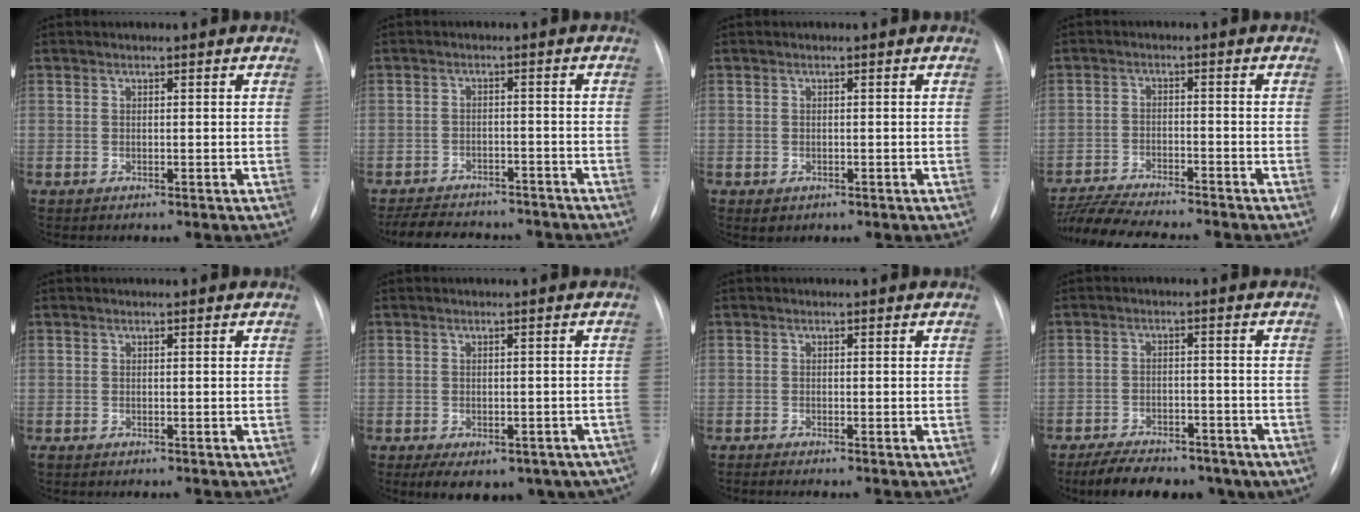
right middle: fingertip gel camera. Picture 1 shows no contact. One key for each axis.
{"total": 12.3, "fx": -10.8, "fy": 4.2, "fz": 4.0, "tx": -0.074, "ty": 0.006, "tz": -0.142}
{"total": 1.2, "fx": -0.5, "fy": 1.0, "fz": 0.4, "tx": -0.005, "ty": 0.003, "tz": -0.001}
{"total": 11.8, "fx": -10.7, "fy": 0.8, "fz": 5.0, "tx": -0.084, "ty": -0.012, "tz": -0.170}
{"total": 2.0, "fx": -1.7, "fy": 0.8, "fz": 0.8, "tx": -0.011, "ty": -0.004, "tz": -0.019}
{"total": 15.8, "fx": -10.7, "fy": 8.5, "fz": 7.9, "tx": -0.102, "ty": 0.000, "tz": -0.122}
{"total": 1.2, "fx": -1.0, "fy": -0.1, "fz": 0.7, "tx": -0.009, "ty": 0.001, "tz": -0.015}
{"total": 15.4, "fx": -10.8, "fy": 7.4, "fz": 8.1, "tx": -0.148, "ty": -0.001, "tz": -0.150}